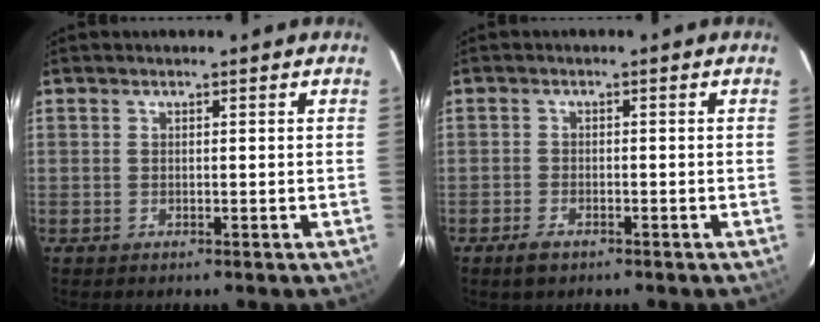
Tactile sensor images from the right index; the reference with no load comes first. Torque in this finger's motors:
{"motor_torque": [0.26, -0.14, 0.08, 0.01]}